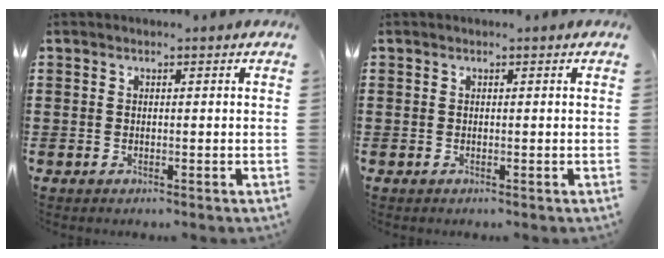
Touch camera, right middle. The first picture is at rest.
{"total": 0.0}